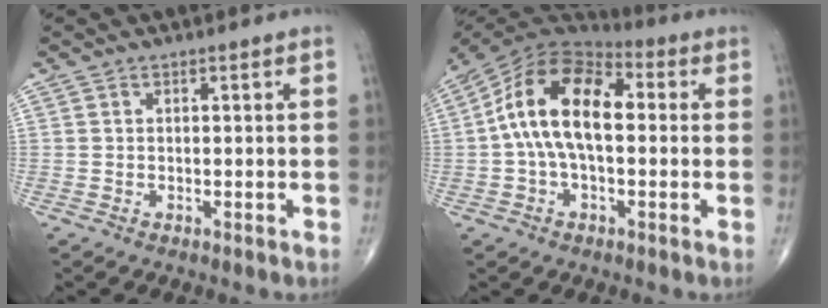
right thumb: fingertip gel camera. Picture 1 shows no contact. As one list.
[{"total": 16.2, "force": [0.9, 9.0, 13.4], "torque": [-0.235, 0.041, 0.005]}]